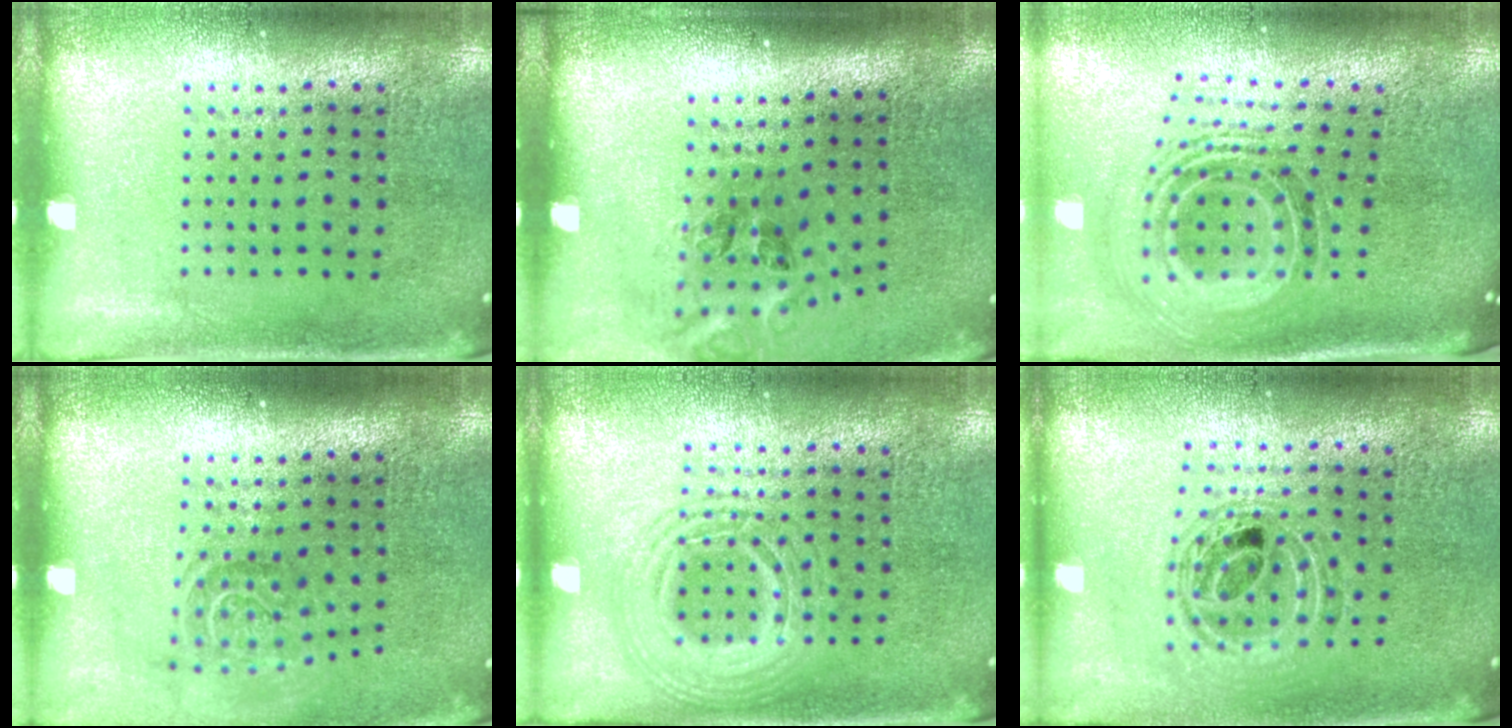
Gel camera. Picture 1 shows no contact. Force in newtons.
{"total": 1.5, "press": 1.0, "slide": 1.0}
{"total": 1.8, "press": 1.3, "slide": 1.2}
{"total": 1.5, "press": 1.1, "slide": 1.0}
{"total": 2.8, "press": 2.7, "slide": 0.2}
{"total": 0.8, "press": 0.8, "slide": 0.2}